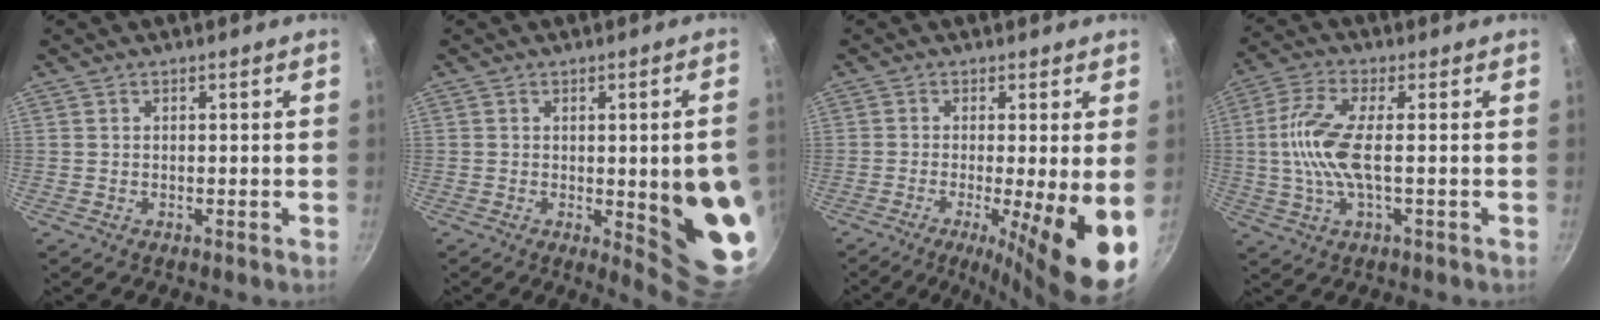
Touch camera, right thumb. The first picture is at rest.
{"total": 14.3, "force": [-1.5, 3.7, 13.7], "torque": [-0.139, -0.005, -0.010]}
{"total": 12.7, "force": [-3.0, 1.8, 12.2], "torque": [-0.184, -0.014, -0.042]}
{"total": 9.8, "force": [-0.3, 2.9, 9.4], "torque": [-0.208, 0.010, -0.013]}